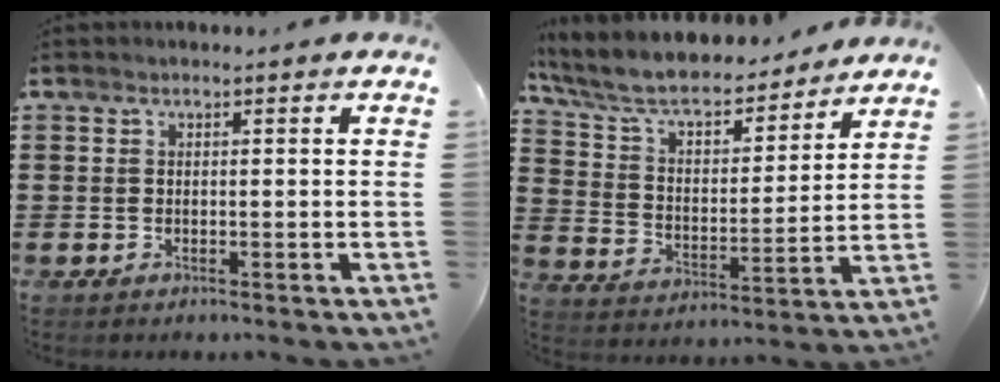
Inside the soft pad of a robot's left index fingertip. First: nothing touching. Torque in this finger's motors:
{"motor_torque": [2.14, 0.00, 0.67, 0.21]}